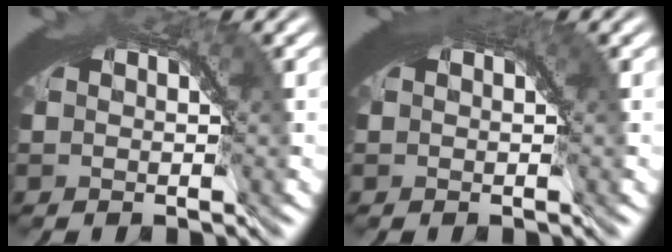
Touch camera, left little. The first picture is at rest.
{"total": 1.6, "force": [0.9, 0.4, 1.3], "torque": [-0.011, 0.003, 0.010]}